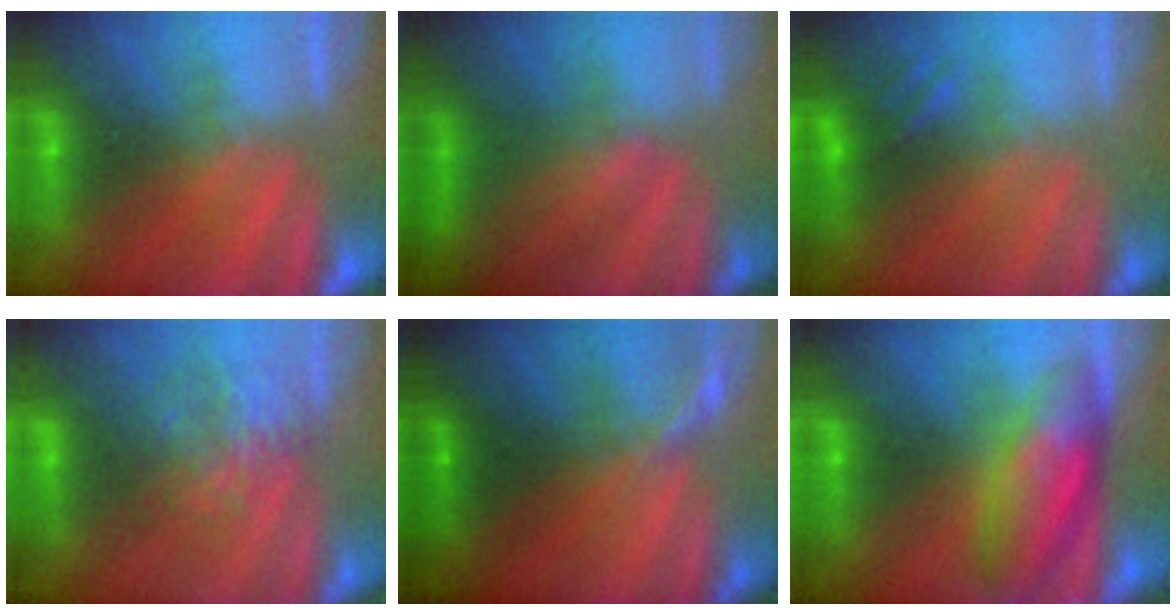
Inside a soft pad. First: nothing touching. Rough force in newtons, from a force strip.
{"total": 3.8}
{"total": 2.6}
{"total": 3.3}
{"total": 1.3}
{"total": 7.4}